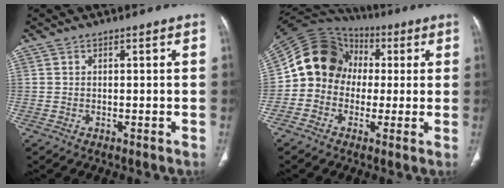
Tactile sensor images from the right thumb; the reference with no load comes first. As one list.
[{"total": 14.1, "force": [0.4, 12.3, 6.8], "torque": [-0.104, 0.035, -0.004]}]